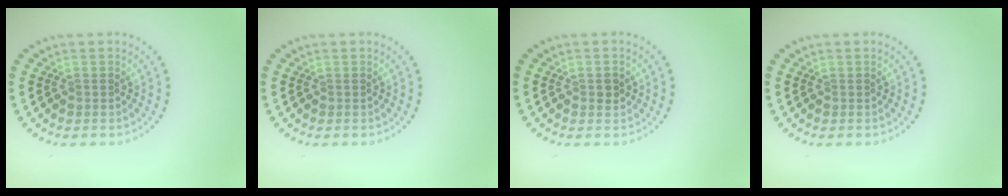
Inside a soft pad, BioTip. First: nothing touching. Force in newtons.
{"total": 0.0}
{"total": 1.0, "press": 1.0, "slide": 0.1}
{"total": 0.0}